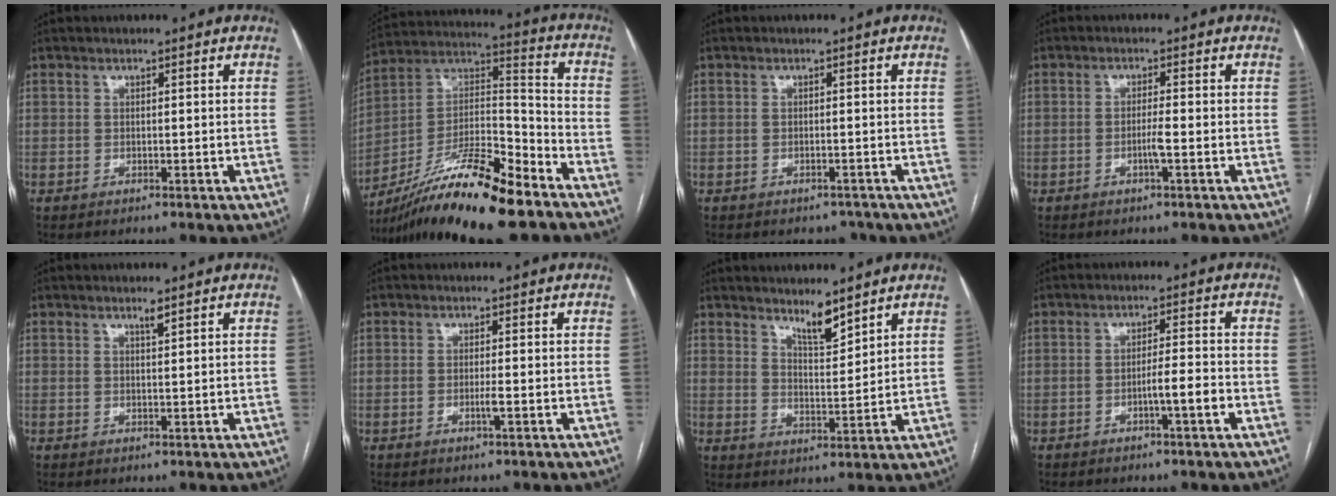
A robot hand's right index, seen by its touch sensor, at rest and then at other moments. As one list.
[{"total": 19.9, "force": [-14.6, 2.6, 13.3], "torque": [-0.248, -0.003, -0.258]}, {"total": 2.0, "force": [-1.8, 1.0, -0.1], "torque": [0.001, 0.001, -0.022]}, {"total": 2.2, "force": [-0.8, -0.2, 2.1], "torque": [-0.039, -0.001, -0.015]}, {"total": 1.2, "force": [0.9, 0.0, 0.8], "torque": [-0.016, -0.003, 0.017]}, {"total": 1.4, "force": [-0.5, -0.2, 1.3], "torque": [-0.028, -0.003, -0.009]}, {"total": 4.9, "force": [4.1, 0.7, 2.4], "torque": [-0.046, -0.013, 0.076]}, {"total": 4.0, "force": [-1.7, -0.1, 3.6], "torque": [-0.053, 0.001, -0.029]}]